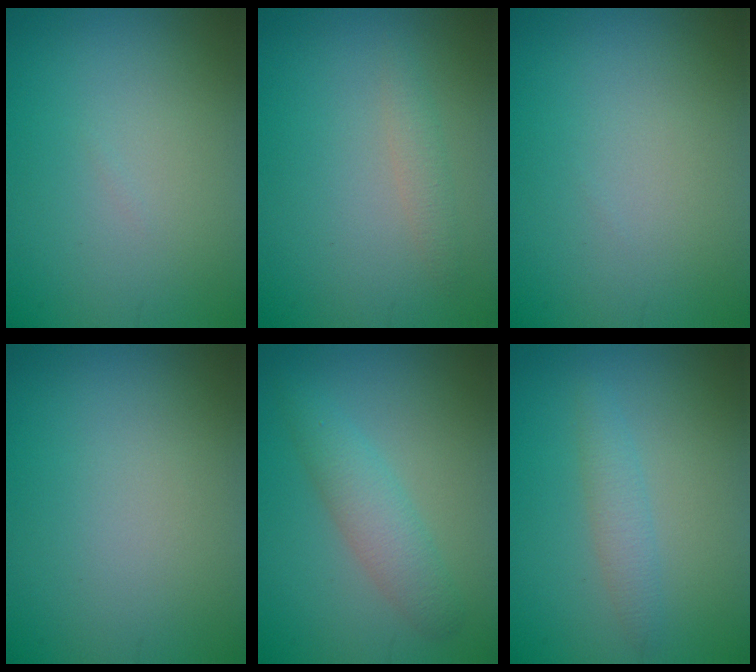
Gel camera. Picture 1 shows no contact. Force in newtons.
{"total": 1.3, "press": 1.3, "slide": 0.1}
{"total": 0.0}
{"total": 0.0}
{"total": 3.1, "press": 3.1, "slide": 0.1}
{"total": 1.9, "press": 1.9, "slide": 0.0}